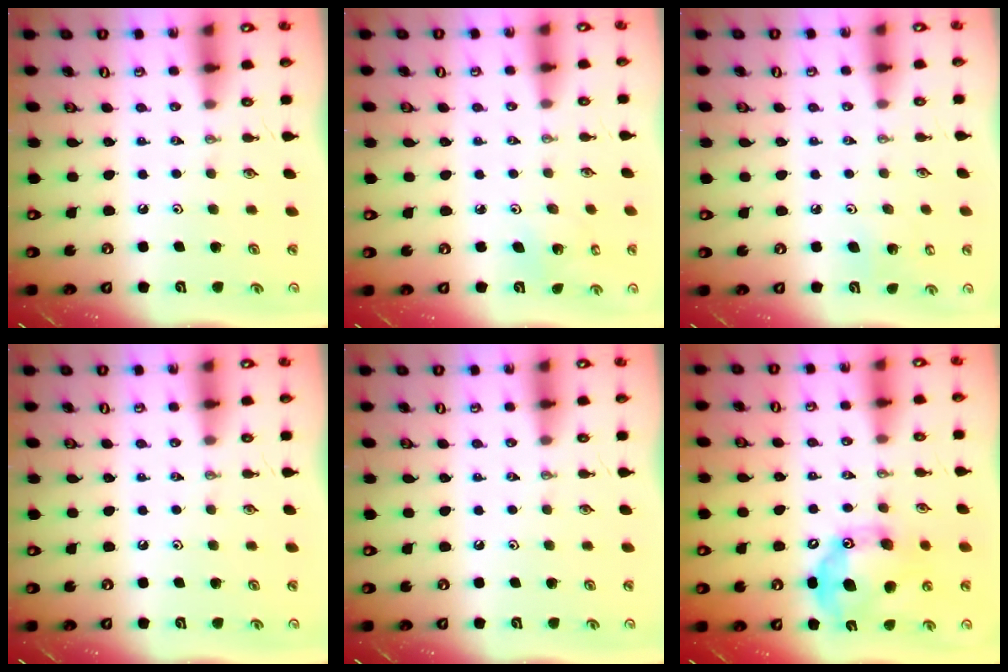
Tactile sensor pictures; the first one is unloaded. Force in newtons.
{"total": 2.9, "press": 2.9, "slide": 0.2}
{"total": 4.8, "press": 4.7, "slide": 0.9}
{"total": 0.0}
{"total": 0.0}
{"total": 17.5, "press": 17.5, "slide": 0.4}